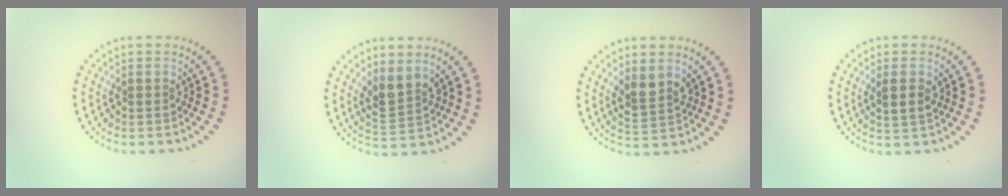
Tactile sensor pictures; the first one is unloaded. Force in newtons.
{"total": 2.8, "press": 2.5, "slide": 1.3}
{"total": 2.6, "press": 2.4, "slide": 0.9}
{"total": 2.3, "press": 2.2, "slide": 0.6}